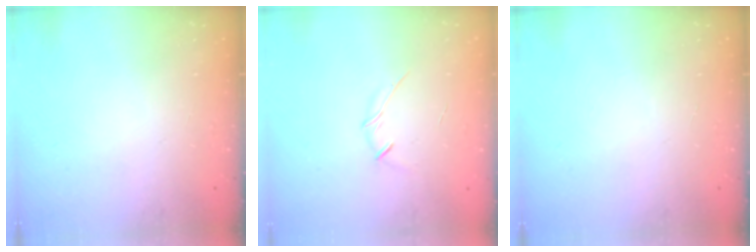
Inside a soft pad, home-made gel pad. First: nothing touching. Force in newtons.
{"total": 3.5, "press": 3.4, "slide": 0.8}
{"total": 0.0}